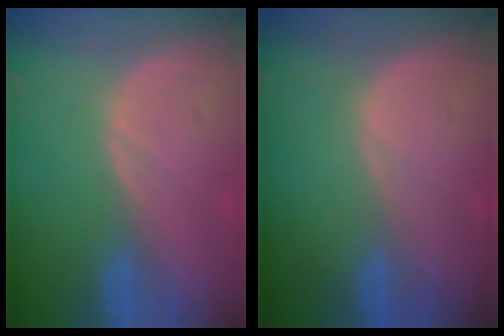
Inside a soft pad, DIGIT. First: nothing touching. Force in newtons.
{"total": 0.0}